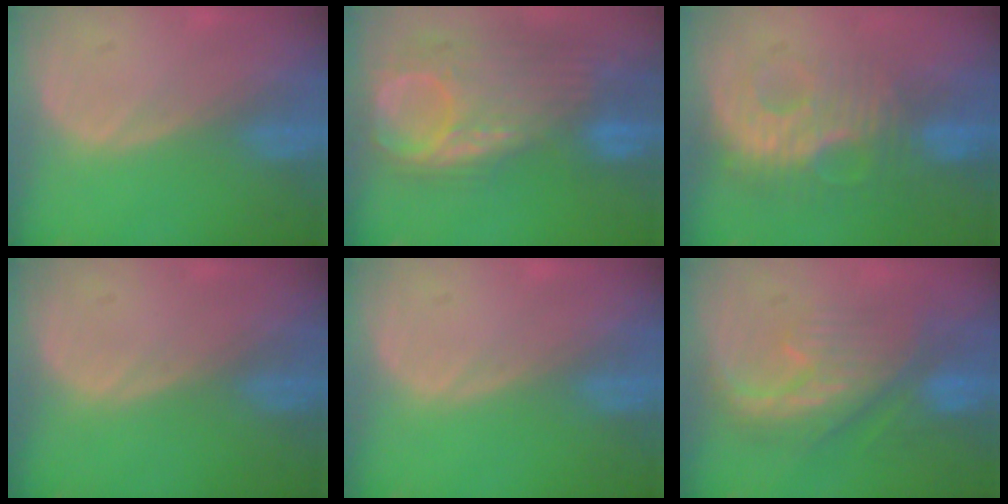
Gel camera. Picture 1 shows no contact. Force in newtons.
{"total": 11.9, "press": 10.4, "slide": 5.8}
{"total": 9.2, "press": 8.6, "slide": 3.1}
{"total": 0.0}
{"total": 0.0}
{"total": 8.1, "press": 8.1, "slide": 1.0}